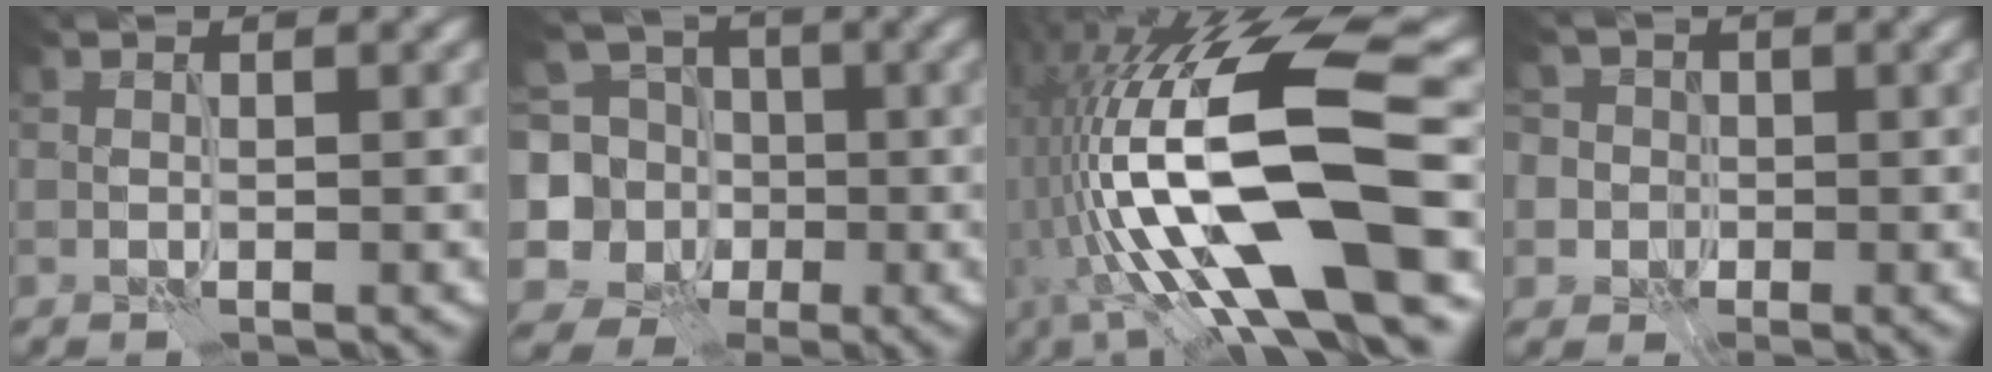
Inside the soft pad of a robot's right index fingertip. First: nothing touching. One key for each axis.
{"total": 7.7, "fx": -1.0, "fy": 7.2, "fz": 2.6, "tx": -0.057, "ty": -0.003, "tz": -0.033}
{"total": 15.6, "fx": -3.6, "fy": 4.2, "fz": 14.6, "tx": -0.262, "ty": 0.016, "tz": -0.055}
{"total": 7.6, "fx": 1.9, "fy": 6.9, "fz": 2.7, "tx": -0.048, "ty": 0.034, "tz": -0.009}